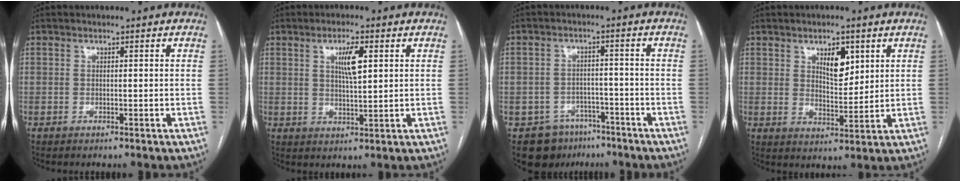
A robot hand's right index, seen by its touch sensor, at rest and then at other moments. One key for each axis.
{"total": 4.9, "fx": 1.7, "fy": 0.8, "fz": 4.5, "tx": -0.081, "ty": 0.001, "tz": 0.033}
{"total": 7.9, "fx": -5.2, "fy": 5.9, "fz": 1.0, "tx": -0.009, "ty": 0.018, "tz": -0.071}
{"total": 5.6, "fx": 2.7, "fy": 2.4, "fz": 4.3, "tx": -0.071, "ty": -0.003, "tz": 0.050}